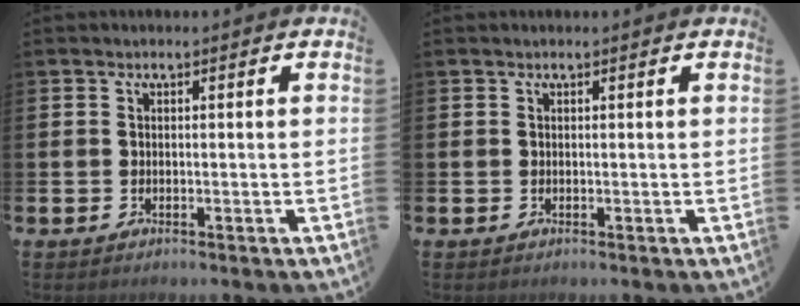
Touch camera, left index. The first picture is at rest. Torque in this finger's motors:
{"motor_torque": [0.49, -0.91, 0.02, 0.01]}